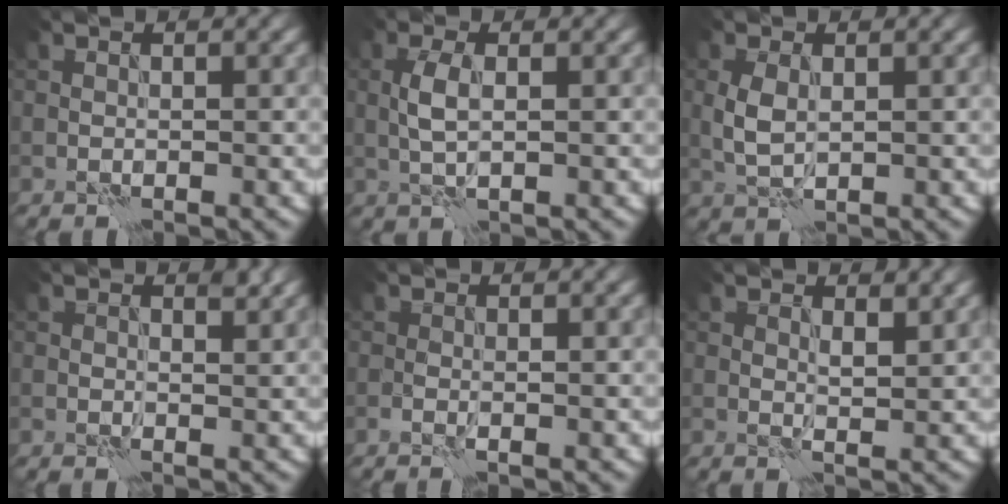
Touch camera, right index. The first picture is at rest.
{"total": 2.5, "force": [0.1, 0.9, 2.3], "torque": [-0.054, 0.004, 0.002]}
{"total": 2.5, "force": [0.2, 1.4, 2.1], "torque": [-0.053, 0.000, 0.007]}
{"total": 1.1, "force": [0.3, 0.6, 0.9], "torque": [-0.007, -0.004, 0.004]}
{"total": 0.9, "force": [-0.4, 0.1, 0.8], "torque": [-0.017, -0.002, -0.008]}
{"total": 1.5, "force": [0.9, 0.5, 1.1], "torque": [-0.017, -0.004, 0.017]}